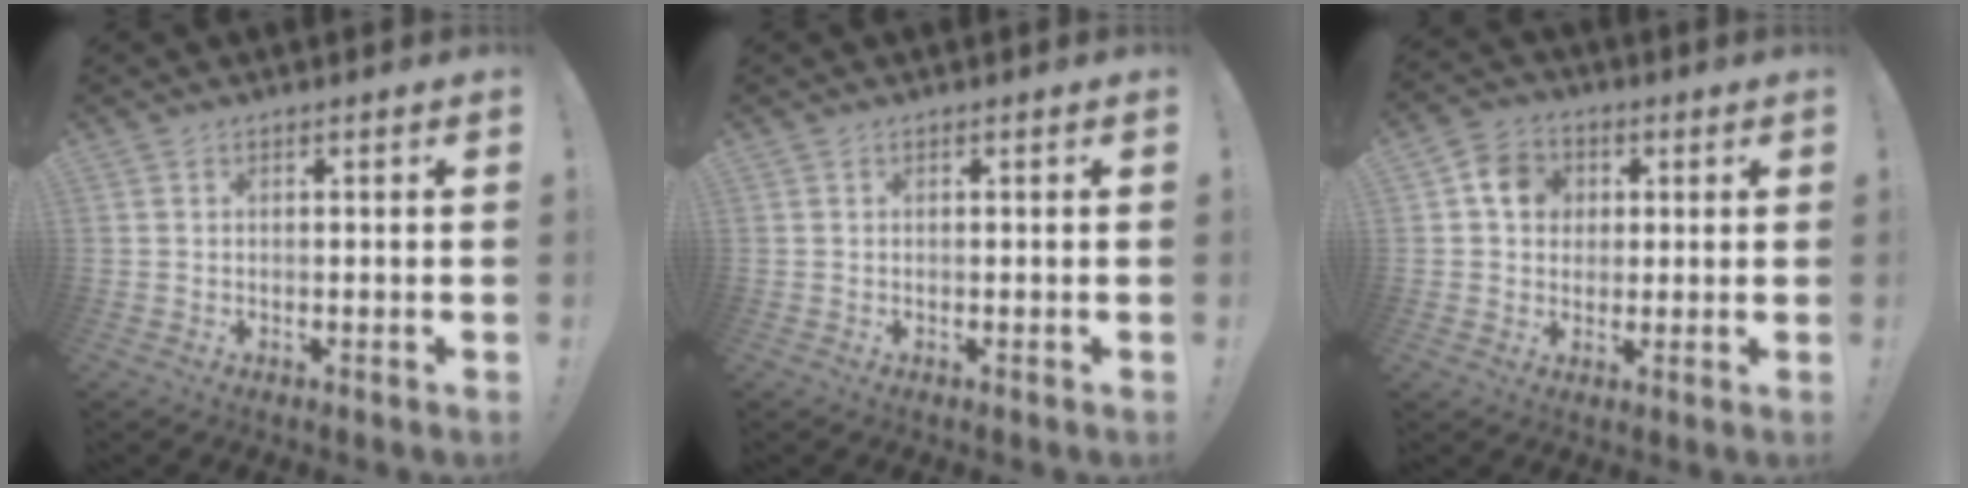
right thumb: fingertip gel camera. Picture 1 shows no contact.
{"total": 0.0}
{"total": 8.8, "force": [2.3, 7.8, 3.5], "torque": [-0.047, 0.000, 0.048]}